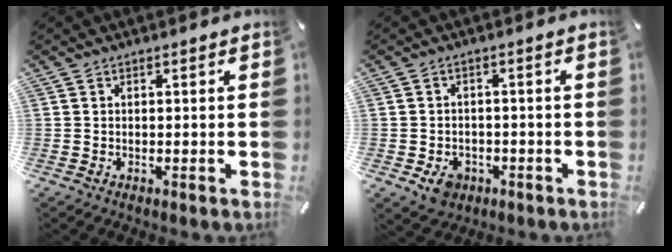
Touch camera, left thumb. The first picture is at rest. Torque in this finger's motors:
{"motor_torque": [0.02, 0.05, 0.01, 0.00, 0.01]}